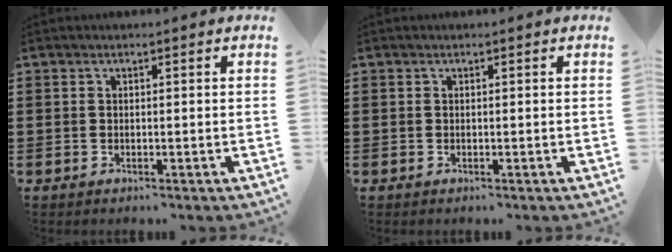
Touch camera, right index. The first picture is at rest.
{"total": 0.0}